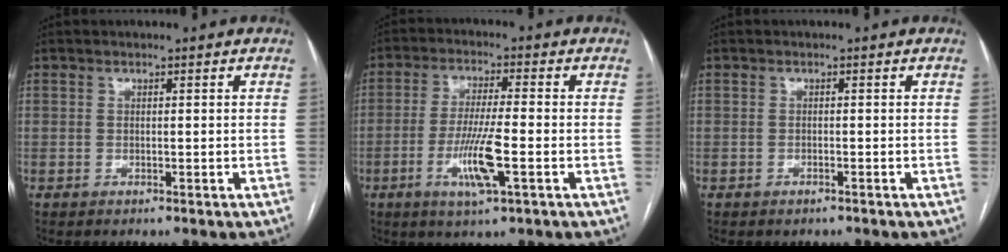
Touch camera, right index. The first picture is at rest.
{"total": 8.4, "force": [-2.8, 0.3, 7.9], "torque": [-0.153, -0.011, -0.052]}
{"total": 0.7, "force": [-0.5, 0.2, 0.3], "torque": [-0.010, -0.001, -0.006]}